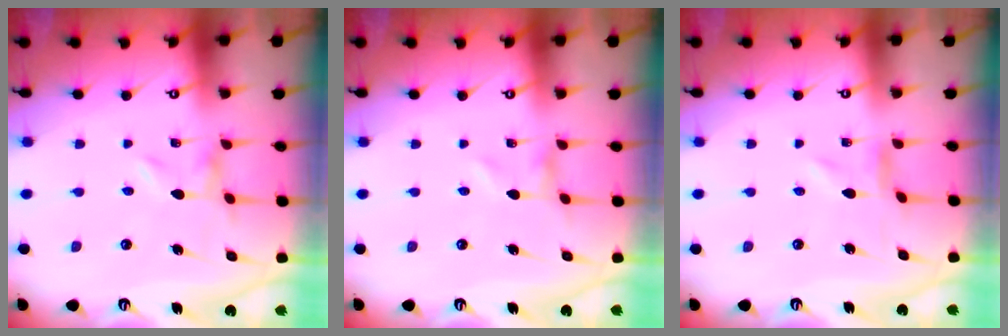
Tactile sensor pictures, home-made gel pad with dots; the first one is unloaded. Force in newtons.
{"total": 0.0}
{"total": 0.0}